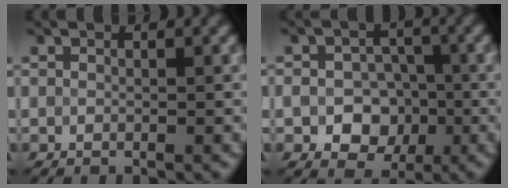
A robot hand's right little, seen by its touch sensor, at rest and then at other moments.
{"total": 5.2, "force": [-1.5, 4.0, 3.0], "torque": [-0.053, -0.009, -0.022]}